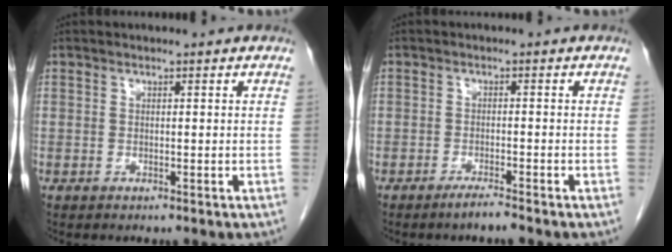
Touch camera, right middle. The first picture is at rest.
{"total": 2.1, "force": [-1.8, -0.2, 1.1], "torque": [-0.025, -0.004, -0.034]}